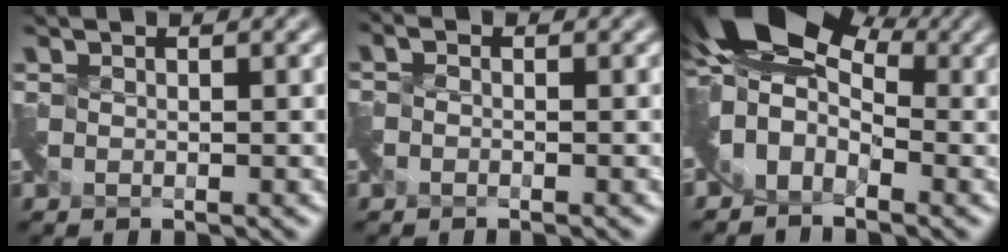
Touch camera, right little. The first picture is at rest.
{"total": 1.6, "force": [-1.3, -0.2, -0.8], "torque": [0.011, -0.015, -0.027]}
{"total": 9.4, "force": [1.4, 6.2, 6.9], "torque": [-0.125, 0.005, 0.010]}